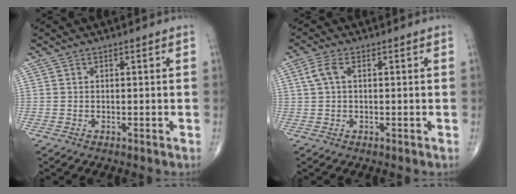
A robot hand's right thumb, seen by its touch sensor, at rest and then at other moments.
{"total": 3.2, "force": [0.7, 1.6, 2.6], "torque": [-0.068, 0.013, 0.015]}